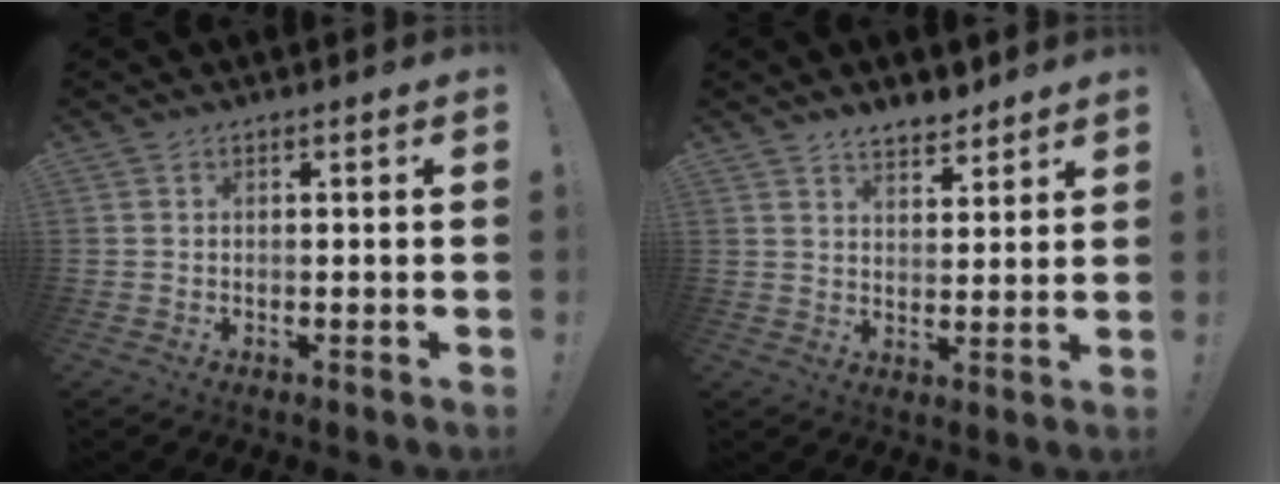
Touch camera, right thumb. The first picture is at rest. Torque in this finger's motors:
{"motor_torque": [0.00, 0.01, 0.02, 0.02, 0.00]}